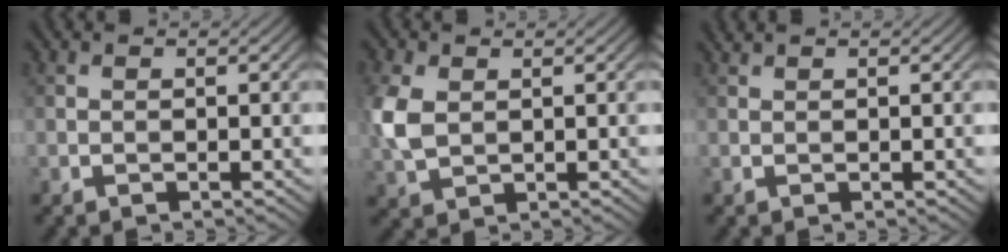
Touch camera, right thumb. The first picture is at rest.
{"total": 5.2, "force": [0.8, 3.5, 3.7], "torque": [-0.114, 0.003, 0.016]}
{"total": 0.6, "force": [0.5, 0.0, 0.2], "torque": [-0.009, 0.005, 0.011]}